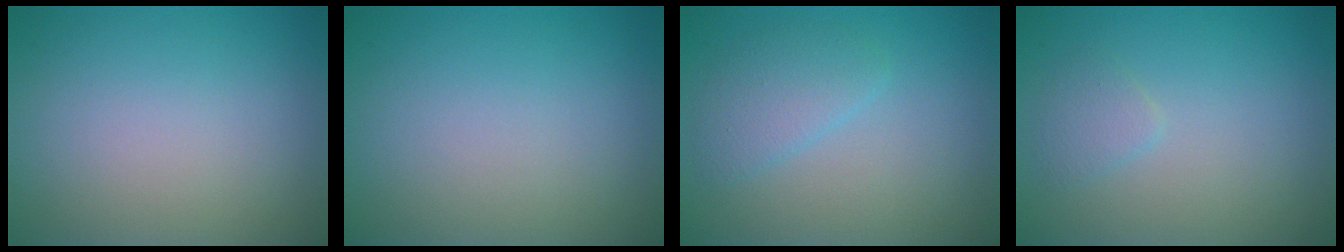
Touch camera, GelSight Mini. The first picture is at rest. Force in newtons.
{"total": 0.0}
{"total": 2.4, "press": 2.4, "slide": 0.1}
{"total": 1.2, "press": 1.2, "slide": 0.1}